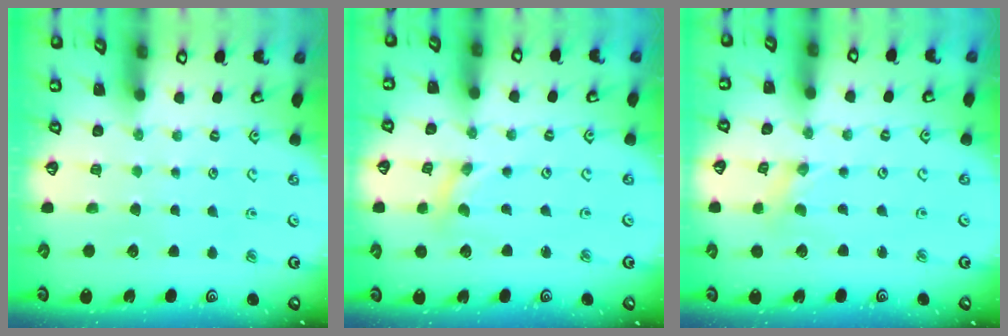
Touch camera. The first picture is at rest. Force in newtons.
{"total": 0.0}
{"total": 0.0}